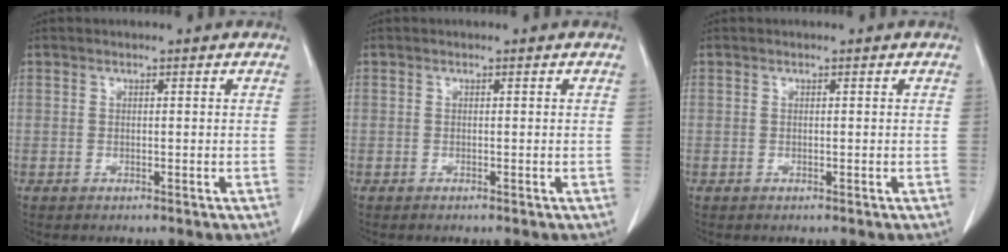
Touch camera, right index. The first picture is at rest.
{"total": 0.0}
{"total": 0.0}